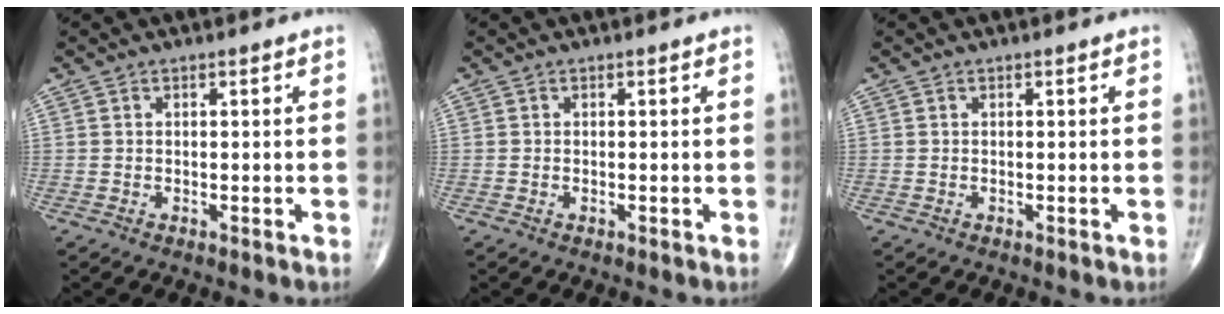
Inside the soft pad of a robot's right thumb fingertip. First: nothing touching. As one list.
[{"total": 0.0}, {"total": 0.0}]